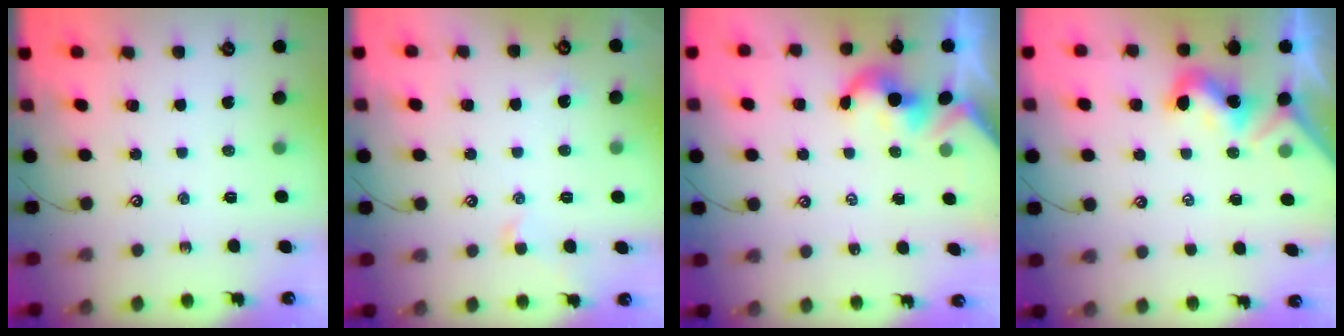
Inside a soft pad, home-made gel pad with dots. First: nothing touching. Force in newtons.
{"total": 0.7, "press": 0.4, "slide": 0.6}
{"total": 2.4, "press": 2.3, "slide": 0.3}
{"total": 1.8, "press": 1.8, "slide": 0.1}